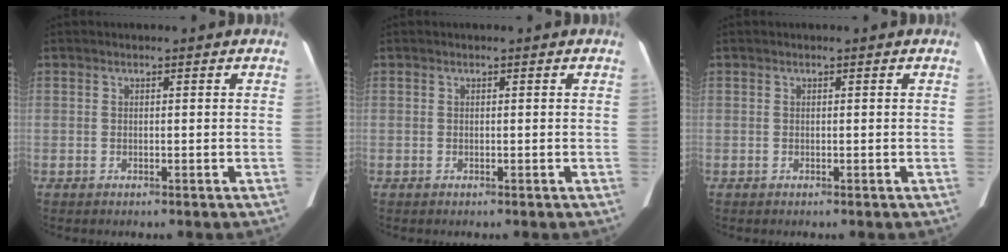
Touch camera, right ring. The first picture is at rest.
{"total": 0.0}
{"total": 0.0}